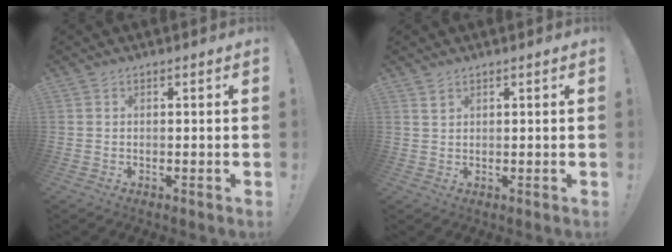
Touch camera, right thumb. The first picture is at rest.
{"total": 1.6, "force": [1.2, 0.9, 0.6], "torque": [0.001, -0.006, 0.020]}